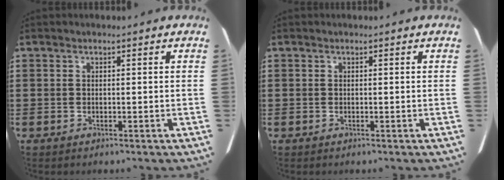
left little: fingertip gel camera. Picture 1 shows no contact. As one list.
[{"total": 0.0}]